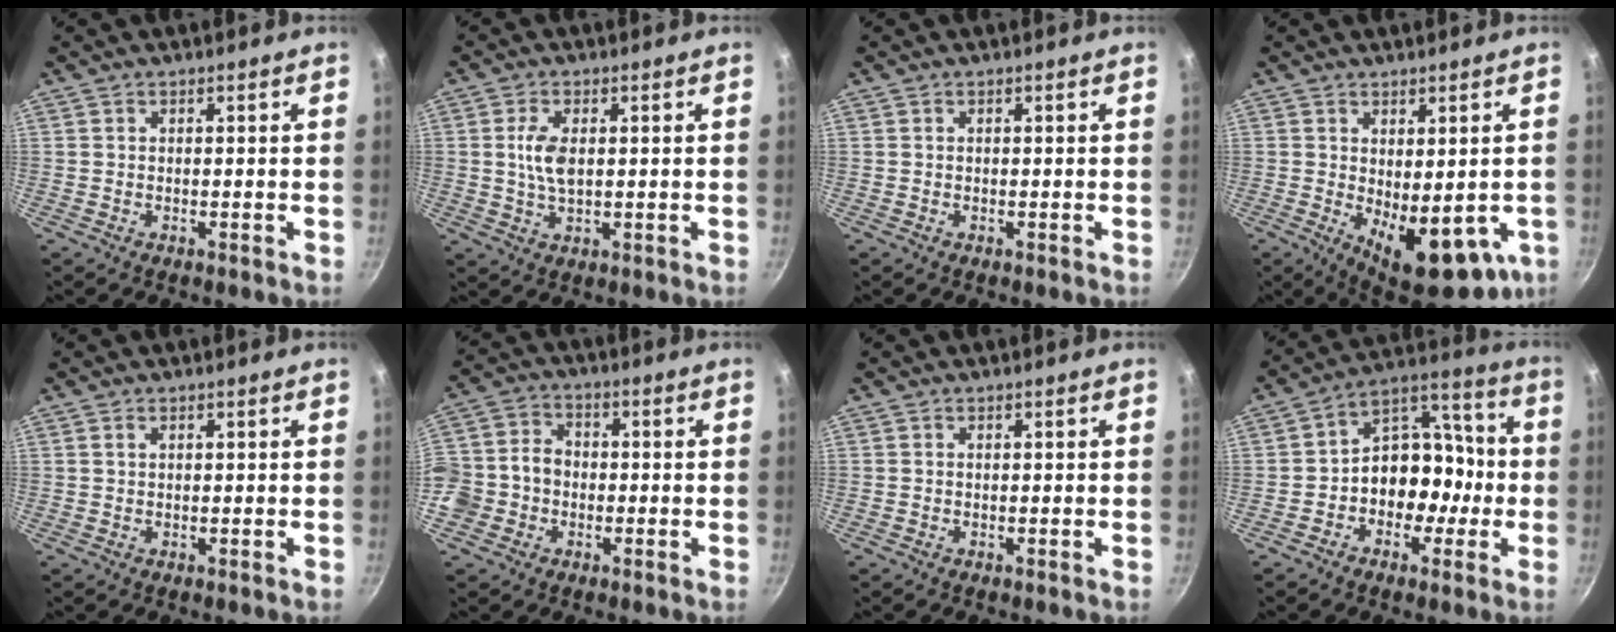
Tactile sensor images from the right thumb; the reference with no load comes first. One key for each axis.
{"total": 5.4, "fx": 0.7, "fy": 2.7, "fz": 4.6, "tx": -0.093, "ty": 0.000, "tz": 0.014}
{"total": 0.0}
{"total": 15.3, "fx": -2.9, "fy": 6.9, "fz": 13.3, "tx": -0.156, "ty": -0.023, "tz": -0.022}
{"total": 0.7, "fx": 0.4, "fy": 0.4, "fz": 0.5, "tx": -0.008, "ty": 0.002, "tz": 0.007}
{"total": 11.8, "fx": -2.8, "fy": 10.0, "fz": 5.6, "tx": -0.099, "ty": 0.038, "tz": -0.064}
{"total": 0.0}
{"total": 12.9, "fx": -3.0, "fy": 10.0, "fz": 7.5, "tx": -0.050, "ty": 0.069, "tz": -0.054}